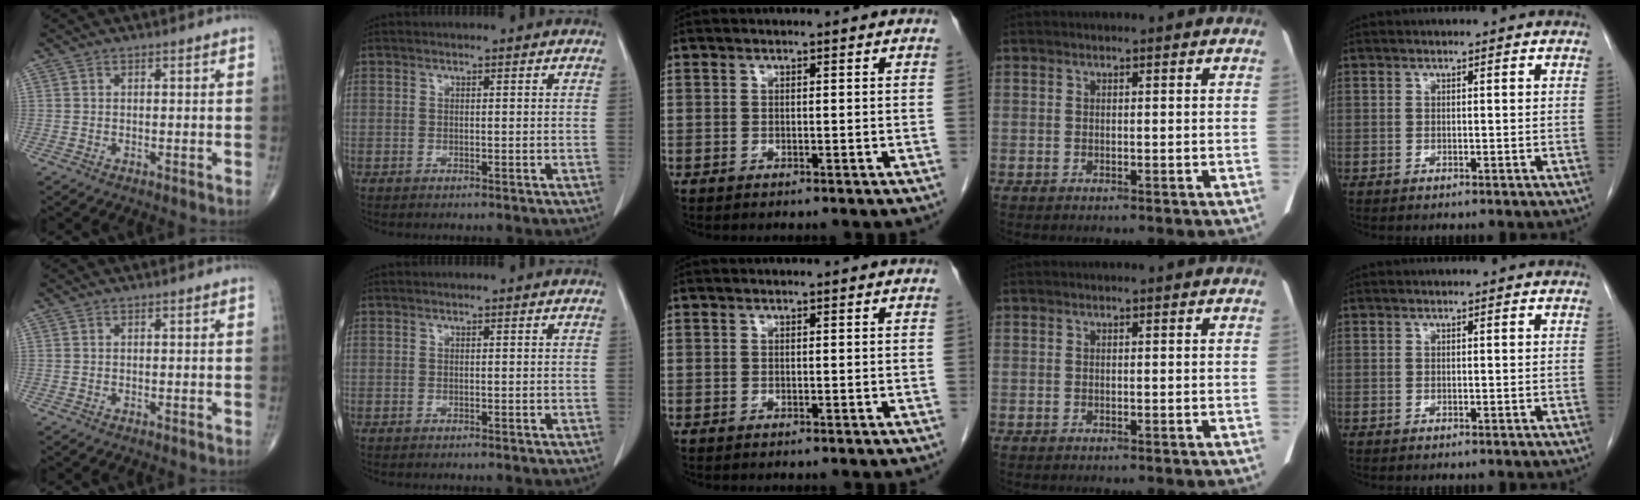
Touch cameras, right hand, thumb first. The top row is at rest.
{}